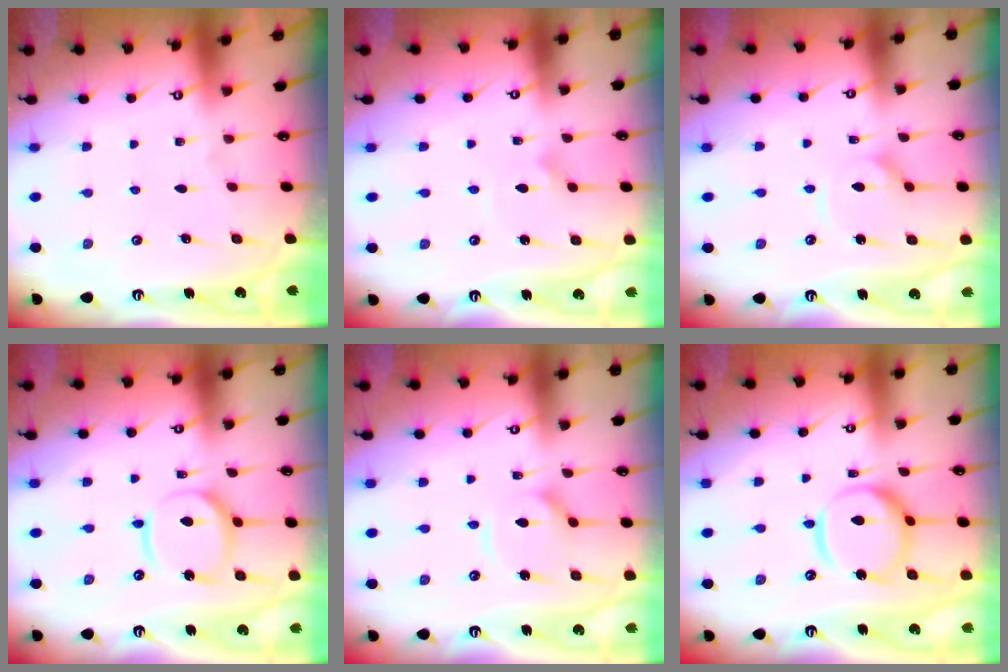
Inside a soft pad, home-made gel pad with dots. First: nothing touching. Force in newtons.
{"total": 2.7, "press": 2.7, "slide": 0.2}
{"total": 5.6, "press": 5.6, "slide": 0.5}
{"total": 12.3, "press": 12.2, "slide": 1.2}
{"total": 8.3, "press": 8.3, "slide": 0.7}
{"total": 13.5, "press": 13.4, "slide": 1.4}